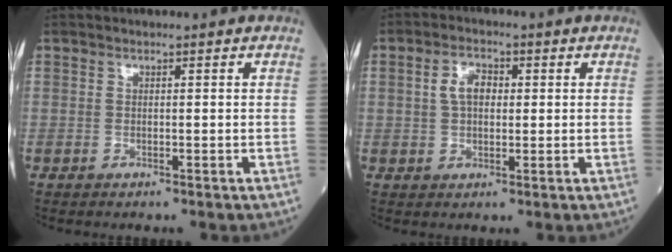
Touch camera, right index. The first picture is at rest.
{"total": 4.2, "force": [0.7, 2.6, 3.2], "torque": [-0.063, 0.012, 0.012]}